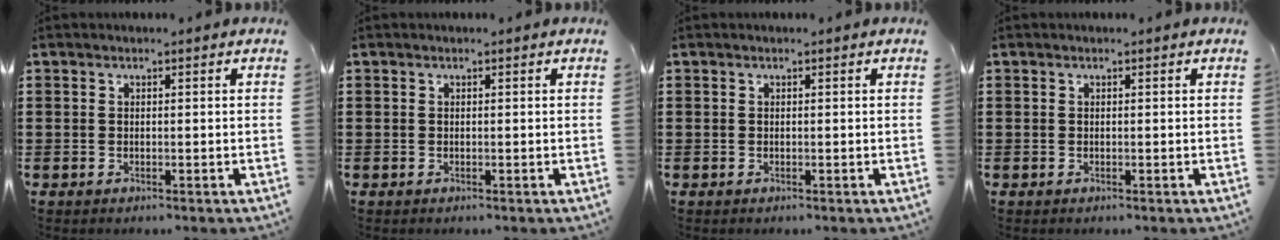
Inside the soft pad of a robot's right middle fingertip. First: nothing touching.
{"total": 0.0}
{"total": 0.0}
{"total": 0.0}